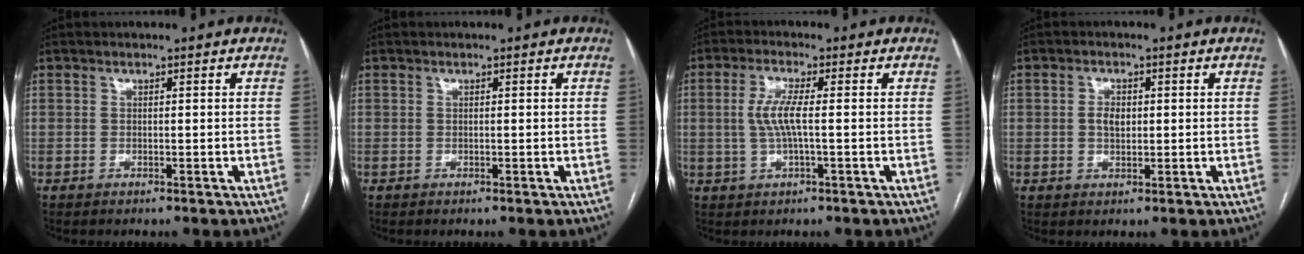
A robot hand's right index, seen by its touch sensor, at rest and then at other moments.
{"total": 0.0}
{"total": 4.8, "force": [0.0, 0.5, 4.7], "torque": [-0.102, 0.003, 0.000]}
{"total": 2.6, "force": [0.2, 1.6, 2.0], "torque": [-0.039, 0.005, 0.005]}